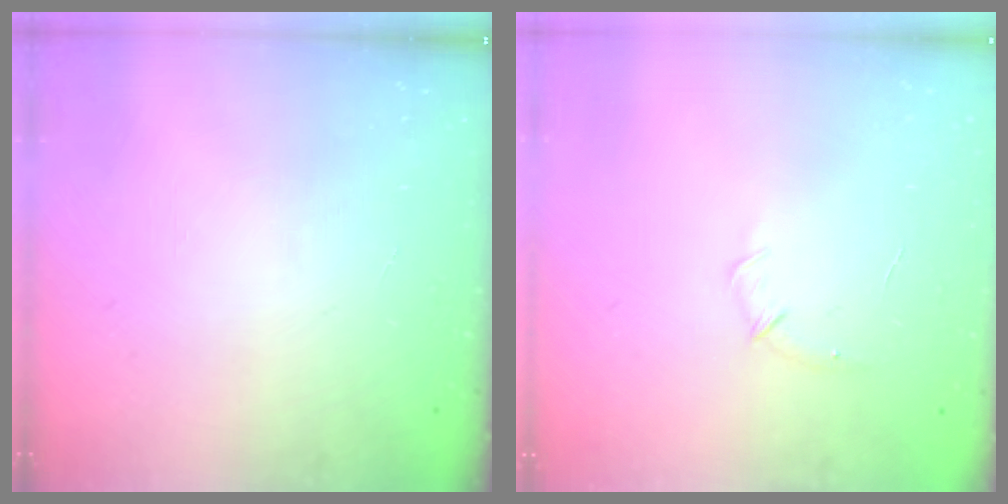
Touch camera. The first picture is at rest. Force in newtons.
{"total": 5.1, "press": 4.9, "slide": 1.4}